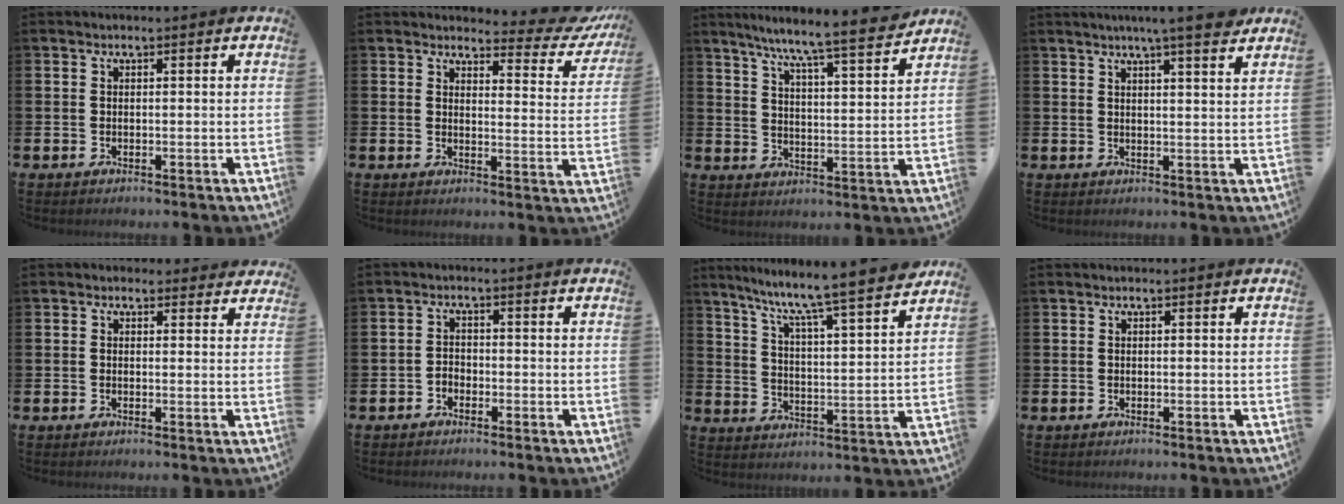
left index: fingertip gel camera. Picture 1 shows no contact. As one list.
[{"total": 3.5, "force": [3.2, 1.2, 0.8], "torque": [-0.004, -0.040, 0.044]}, {"total": 8.0, "force": [7.3, -0.5, 3.3], "torque": [-0.086, -0.052, 0.123]}, {"total": 5.6, "force": [5.0, -0.5, 2.5], "torque": [-0.052, -0.019, 0.085]}, {"total": 1.5, "force": [1.3, 0.8, 0.0], "torque": [0.008, 0.000, 0.020]}, {"total": 1.5, "force": [-1.1, 0.9, 0.3], "torque": [-0.015, 0.008, -0.022]}, {"total": 8.4, "force": [7.9, -0.7, 2.8], "torque": [-0.081, -0.070, 0.127]}, {"total": 0.0}]